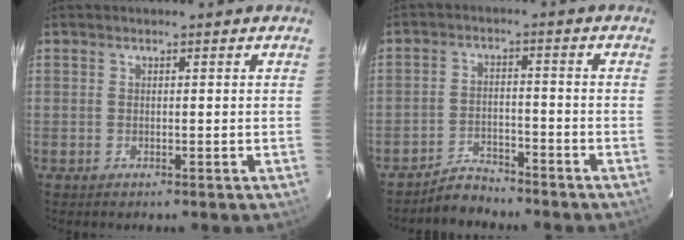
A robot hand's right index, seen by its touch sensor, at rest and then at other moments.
{"total": 5.0, "force": [-4.8, 1.3, 0.4], "torque": [-0.023, 0.013, -0.081]}